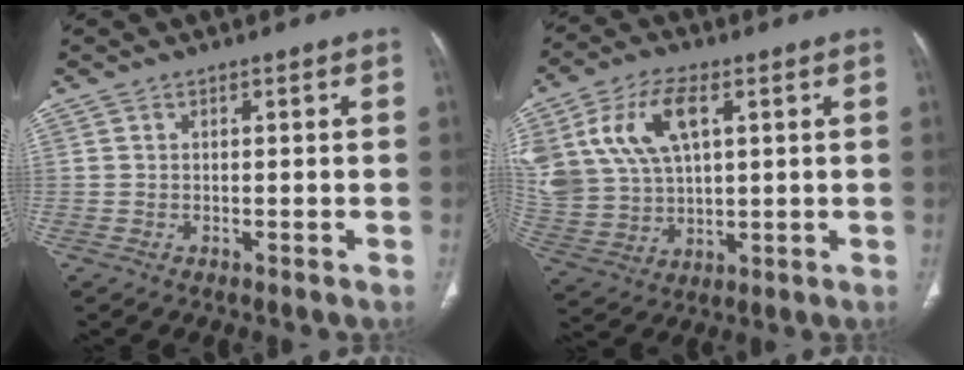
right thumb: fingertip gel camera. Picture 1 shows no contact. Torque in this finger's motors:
{"motor_torque": [0.30, 0.39, 1.15, 0.99, 0.50]}